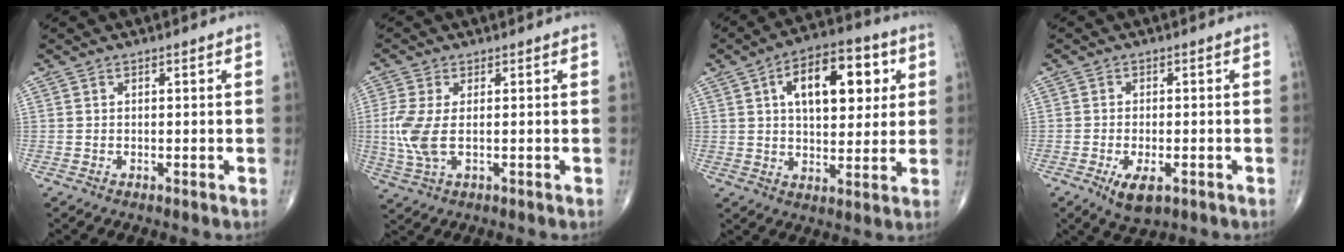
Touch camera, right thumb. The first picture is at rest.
{"total": 7.0, "force": [-0.4, 3.2, 6.2], "torque": [-0.164, -0.007, -0.007]}
{"total": 15.7, "force": [4.6, 8.1, 12.6], "torque": [-0.158, 0.004, 0.069]}
{"total": 5.3, "force": [-2.3, 2.3, 4.2], "torque": [-0.071, -0.002, -0.032]}